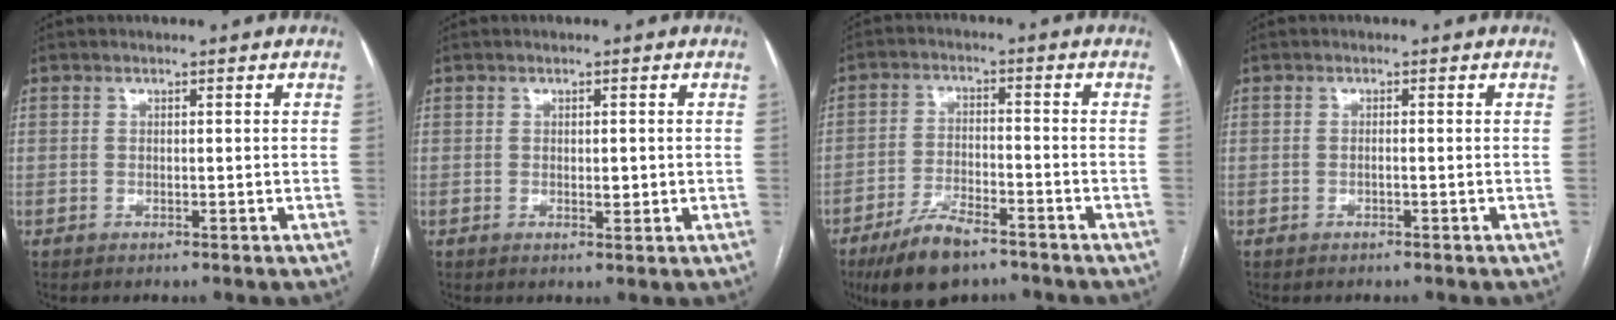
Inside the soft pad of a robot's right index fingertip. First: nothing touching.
{"total": 1.8, "force": [-0.2, 0.8, 1.6], "torque": [-0.022, -0.002, -0.001]}
{"total": 9.1, "force": [-6.6, 2.9, 5.5], "torque": [-0.106, -0.011, -0.116]}
{"total": 0.6, "force": [-0.4, 0.1, 0.5], "torque": [-0.008, 0.001, -0.007]}